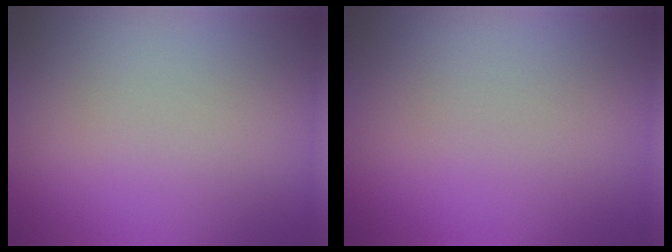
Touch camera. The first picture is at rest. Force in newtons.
{"total": 0.0}